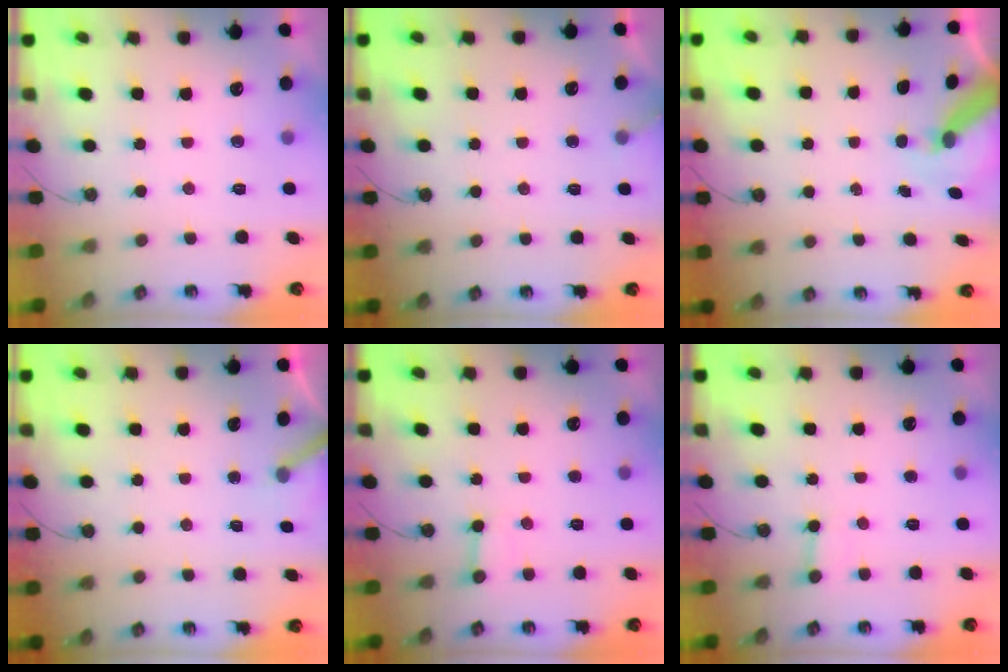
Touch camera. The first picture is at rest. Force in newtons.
{"total": 4.1, "press": 4.0, "slide": 0.4}
{"total": 8.1, "press": 8.1, "slide": 0.8}
{"total": 4.3, "press": 4.3, "slide": 0.2}
{"total": 2.6, "press": 2.6, "slide": 0.2}
{"total": 2.5, "press": 2.5, "slide": 0.4}